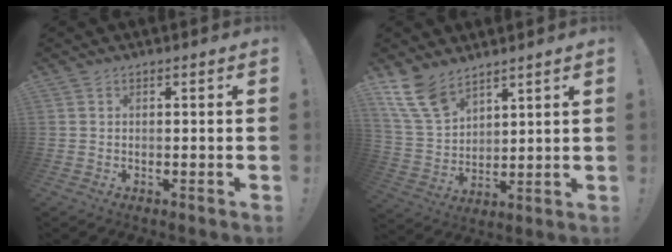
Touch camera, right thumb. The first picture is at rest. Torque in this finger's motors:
{"motor_torque": [0.02, 0.09, 0.19, 0.73, 0.01]}